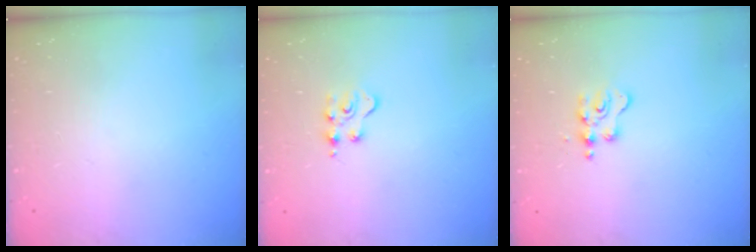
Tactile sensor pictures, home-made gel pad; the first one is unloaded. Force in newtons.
{"total": 2.8, "press": 2.8, "slide": 0.3}
{"total": 4.5, "press": 4.4, "slide": 0.7}